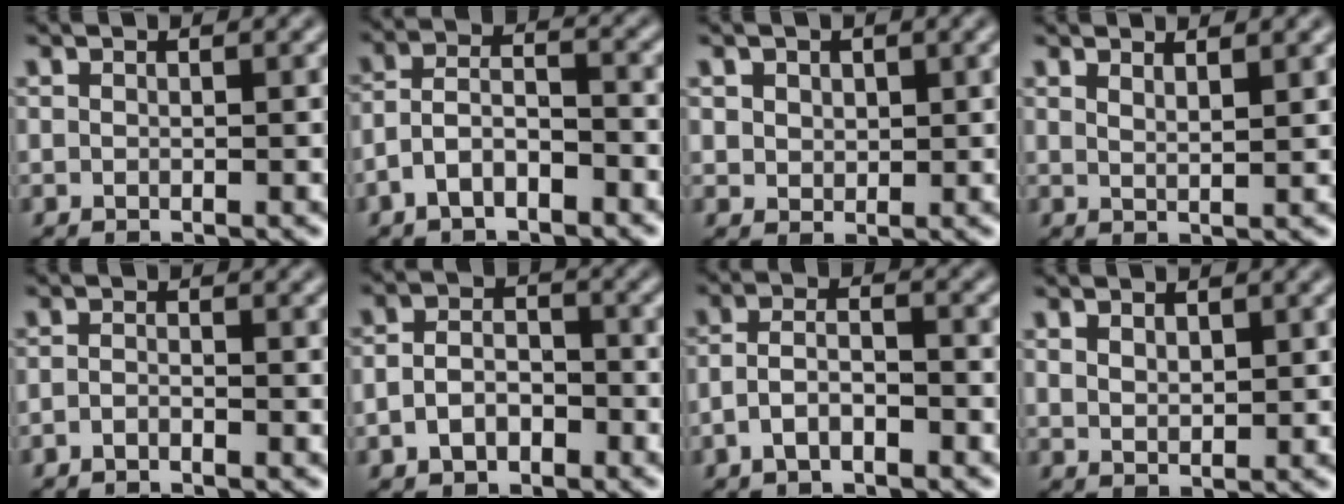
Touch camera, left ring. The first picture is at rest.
{"total": 4.0, "force": [-2.3, 1.9, 2.7], "torque": [-0.050, 0.011, -0.049]}
{"total": 2.1, "force": [1.1, 1.7, 0.8], "torque": [-0.021, 0.002, 0.024]}
{"total": 1.7, "force": [1.4, 0.4, 0.8], "torque": [-0.004, 0.002, 0.019]}
{"total": 1.0, "force": [-0.8, 0.3, 0.5], "torque": [-0.012, 0.000, -0.018]}
{"total": 3.5, "force": [-1.4, 2.5, 2.0], "torque": [-0.041, 0.001, -0.030]}
{"total": 3.2, "force": [-1.6, 1.5, 2.4], "torque": [-0.047, 0.006, -0.035]}
{"total": 1.6, "force": [0.8, 1.0, 1.0], "torque": [-0.019, -0.002, 0.019]}